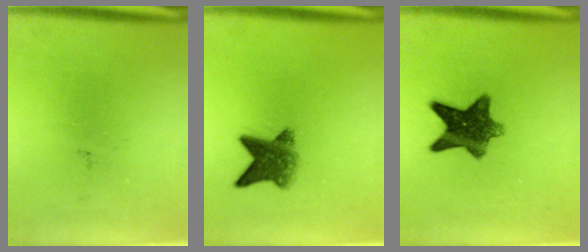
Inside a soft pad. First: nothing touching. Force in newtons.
{"total": 6.2}
{"total": 9.6}